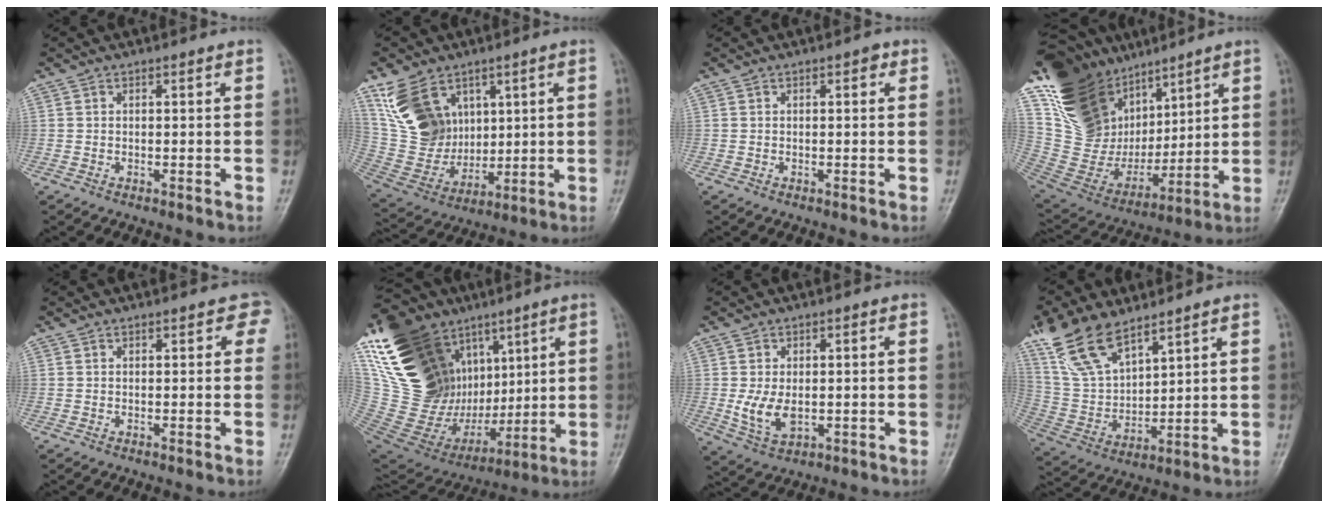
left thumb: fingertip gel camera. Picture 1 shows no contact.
{"total": 14.6, "force": [6.7, 10.7, 7.3], "torque": [-0.113, -0.028, 0.153]}
{"total": 0.8, "force": [0.3, 0.5, 0.6], "torque": [0.000, 0.001, 0.001]}
{"total": 27.6, "force": [14.5, 18.2, 14.9], "torque": [-0.254, -0.024, 0.282]}
{"total": 2.3, "force": [1.1, 1.5, 1.4], "torque": [0.010, 0.002, 0.005]}
{"total": 34.4, "force": [10.4, 23.0, 23.4], "torque": [-0.428, -0.001, 0.211]}
{"total": 6.4, "force": [-0.8, 4.0, 4.9], "torque": [-0.091, -0.005, -0.004]}
{"total": 13.9, "force": [9.7, 6.2, 7.7], "torque": [-0.140, -0.036, 0.205]}